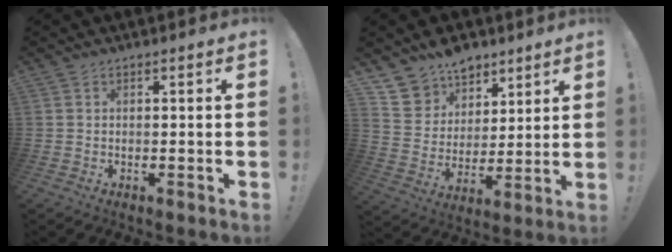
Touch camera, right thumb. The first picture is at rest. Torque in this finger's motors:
{"motor_torque": [-0.52, 0.53, 0.08, 0.08, 0.00]}